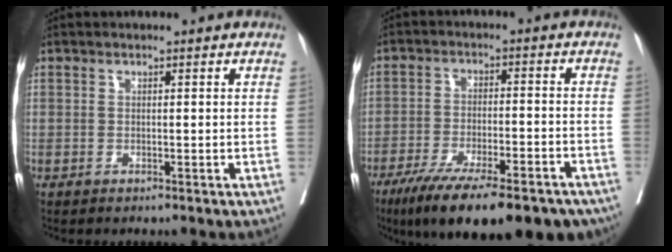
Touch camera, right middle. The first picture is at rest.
{"total": 21.5, "force": [-16.1, 5.3, 13.2], "torque": [-0.168, -0.015, -0.232]}